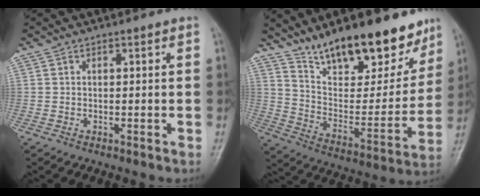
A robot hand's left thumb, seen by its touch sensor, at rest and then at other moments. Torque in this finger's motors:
{"motor_torque": [1.32, 1.23, 1.43, -1.33, 0.12]}